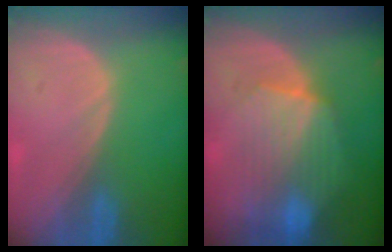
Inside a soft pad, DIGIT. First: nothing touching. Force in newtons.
{"total": 8.2, "press": 8.1, "slide": 1.3}